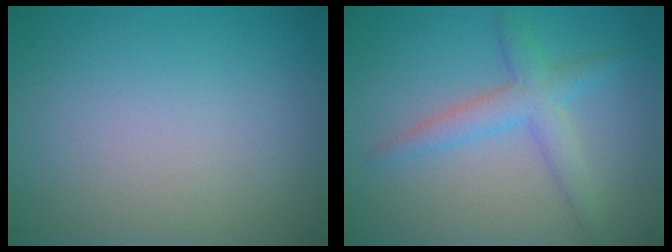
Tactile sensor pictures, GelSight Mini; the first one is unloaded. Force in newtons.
{"total": 3.2, "press": 3.2, "slide": 0.1}